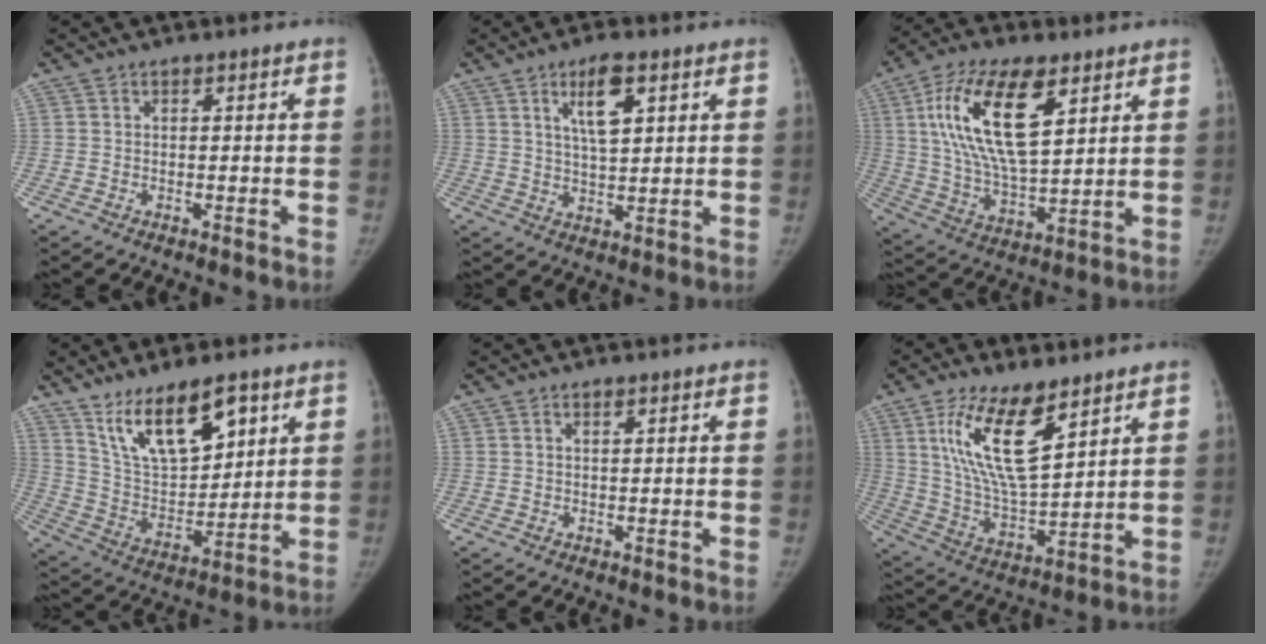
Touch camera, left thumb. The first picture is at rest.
{"total": 7.6, "force": [3.4, 2.8, 6.2], "torque": [-0.098, -0.017, 0.062]}
{"total": 19.5, "force": [7.4, 8.4, 15.9], "torque": [-0.288, -0.023, 0.136]}
{"total": 15.3, "force": [9.1, 6.6, 10.4], "torque": [-0.143, -0.048, 0.178]}
{"total": 0.7, "force": [0.4, 0.2, 0.5], "torque": [-0.010, 0.001, 0.007]}
{"total": 16.1, "force": [8.2, 5.8, 12.5], "torque": [-0.220, -0.044, 0.163]}